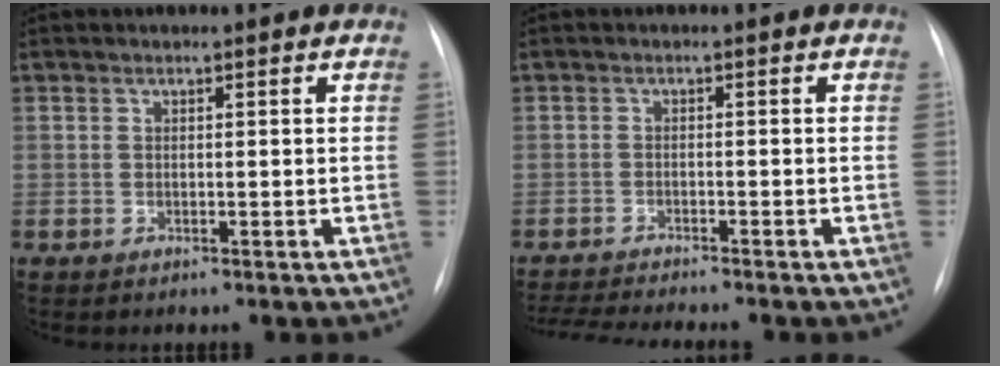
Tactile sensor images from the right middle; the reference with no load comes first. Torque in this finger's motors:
{"motor_torque": [0.10, -0.11, 0.03, 0.04]}